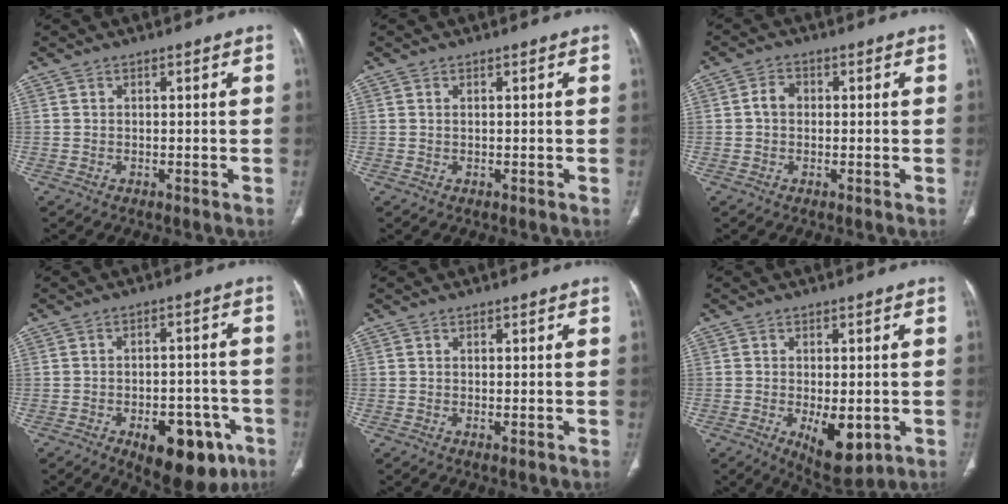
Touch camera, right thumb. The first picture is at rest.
{"total": 0.0}
{"total": 2.9, "force": [0.0, 2.3, 1.8], "torque": [-0.026, 0.011, -0.004]}
{"total": 14.3, "force": [-6.9, 7.3, 10.1], "torque": [-0.102, 0.031, -0.083]}
{"total": 0.6, "force": [-0.1, 0.2, 0.6], "torque": [-0.017, -0.005, 0.001]}
{"total": 9.0, "force": [-2.5, 4.2, 7.5], "torque": [-0.100, -0.013, -0.023]}